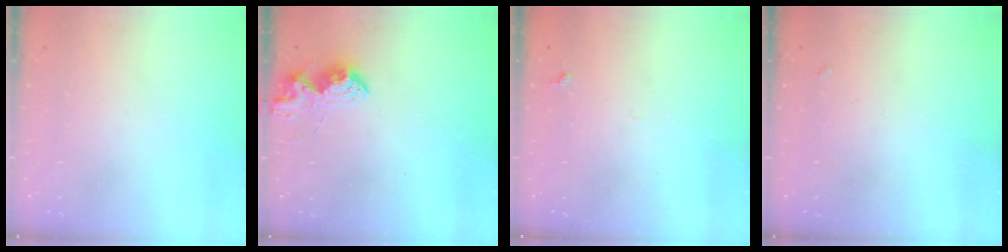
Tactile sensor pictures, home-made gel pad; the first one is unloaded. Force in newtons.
{"total": 10.2, "press": 10.1, "slide": 0.9}
{"total": 4.9, "press": 4.8, "slide": 0.4}
{"total": 1.3, "press": 1.3, "slide": 0.4}